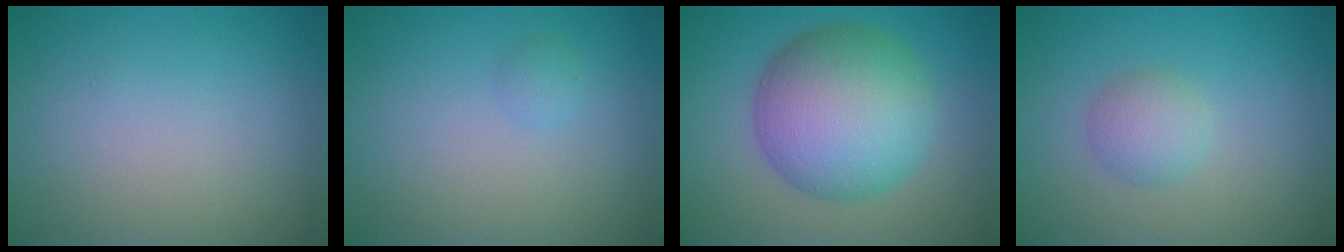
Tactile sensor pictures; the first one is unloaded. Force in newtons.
{"total": 0.8, "press": 0.8, "slide": 0.1}
{"total": 10.5, "press": 10.5, "slide": 0.2}
{"total": 2.3, "press": 2.3, "slide": 0.1}